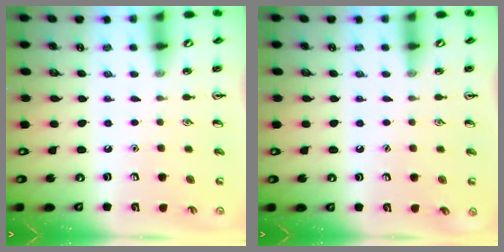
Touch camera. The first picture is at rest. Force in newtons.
{"total": 0.0}